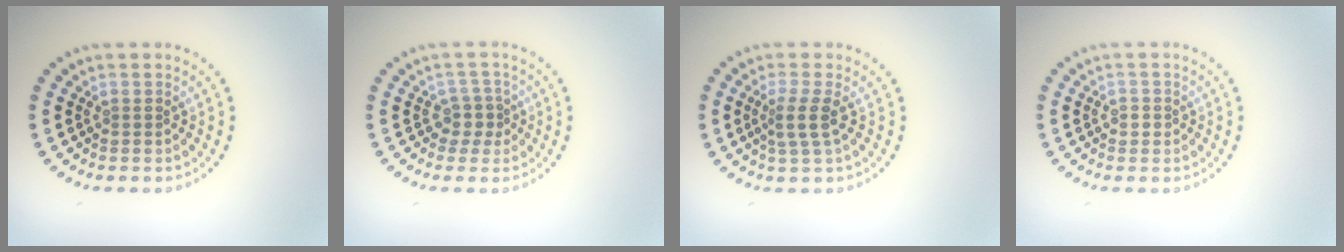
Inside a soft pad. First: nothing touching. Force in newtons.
{"total": 1.8, "press": 1.5, "slide": 1.1}
{"total": 2.2, "press": 1.8, "slide": 1.3}
{"total": 1.1, "press": 1.0, "slide": 0.5}